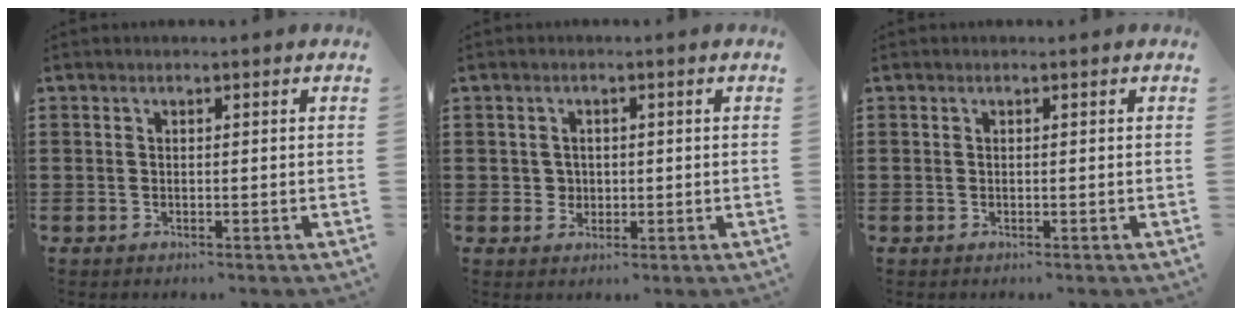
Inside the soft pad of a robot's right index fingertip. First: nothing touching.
{"total": 1.9, "force": [0.0, 1.8, 0.5], "torque": [-0.018, 0.009, -0.002]}
{"total": 0.0}